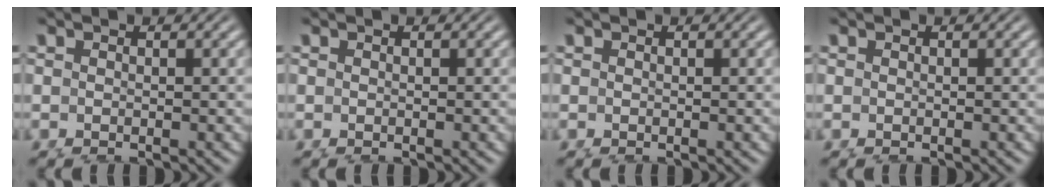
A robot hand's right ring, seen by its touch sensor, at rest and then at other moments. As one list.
[{"total": 0.0}, {"total": 0.0}, {"total": 0.0}]